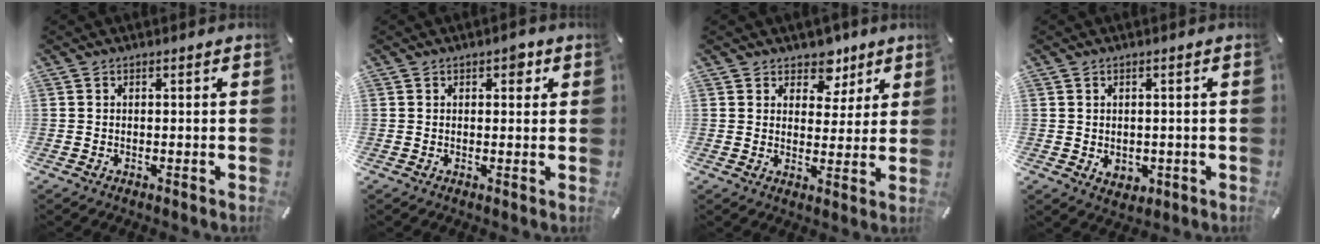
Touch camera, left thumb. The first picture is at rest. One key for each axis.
{"total": 2.4, "fx": 1.2, "fy": 1.5, "fz": 1.4, "tx": -0.008, "ty": -0.002, "tz": 0.014}
{"total": 7.2, "fx": 5.0, "fy": 5.0, "fz": 1.2, "tx": -0.004, "ty": -0.035, "tz": 0.084}
{"total": 2.8, "fx": -0.1, "fy": 2.6, "fz": 1.1, "tx": -0.004, "ty": -0.004, "tz": -0.003}